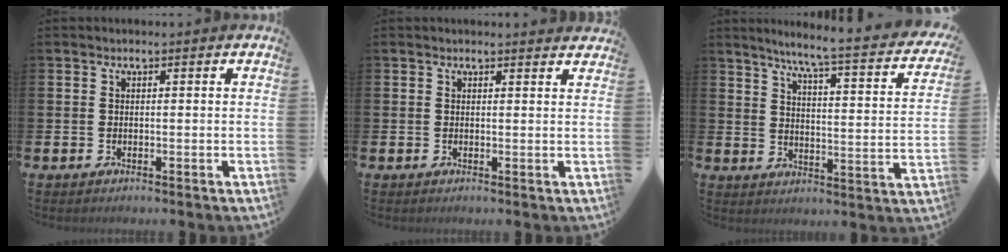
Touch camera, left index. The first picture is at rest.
{"total": 0.9, "force": [0.9, 0.0, 0.1], "torque": [0.005, -0.004, 0.015]}
{"total": 6.3, "force": [5.4, -0.1, 3.1], "torque": [-0.067, -0.052, 0.081]}